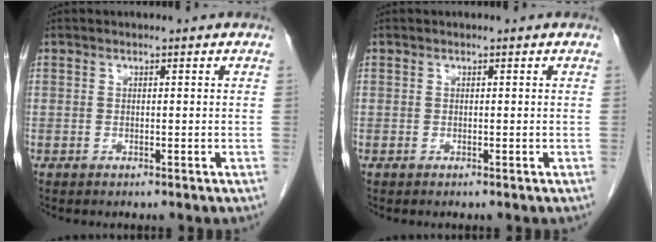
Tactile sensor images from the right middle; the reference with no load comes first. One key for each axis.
{"total": 0.0}